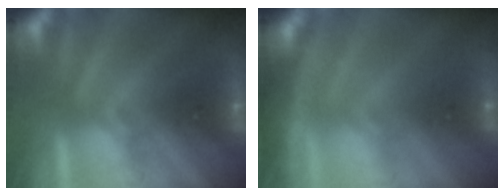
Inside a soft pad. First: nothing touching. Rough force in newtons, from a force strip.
{"total": 8.7}